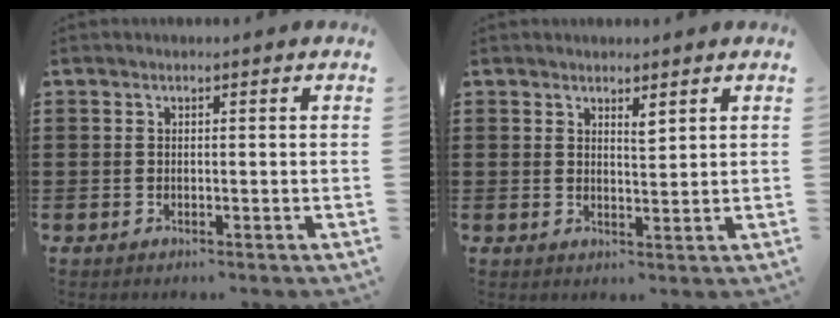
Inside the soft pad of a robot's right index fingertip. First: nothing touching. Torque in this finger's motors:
{"motor_torque": [-0.17, 0.16, 0.11, 0.00]}